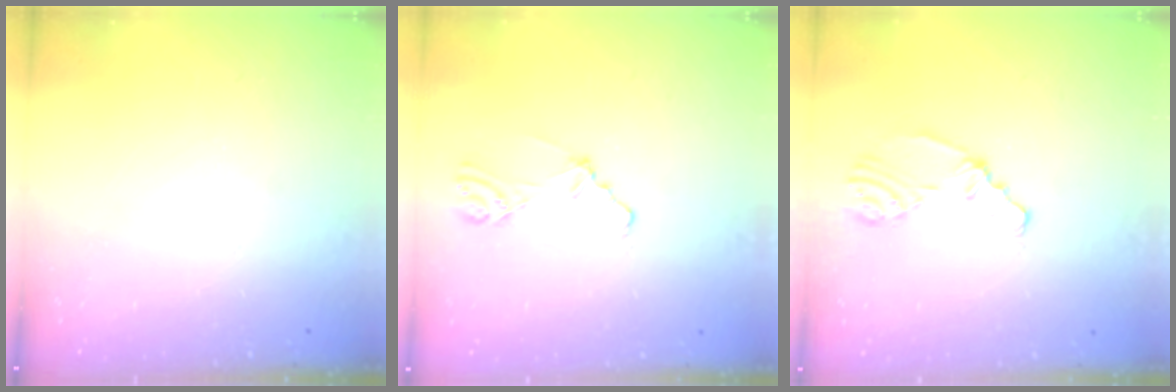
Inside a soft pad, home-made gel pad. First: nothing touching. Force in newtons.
{"total": 2.8, "press": 2.8, "slide": 0.7}
{"total": 2.1, "press": 1.7, "slide": 1.2}